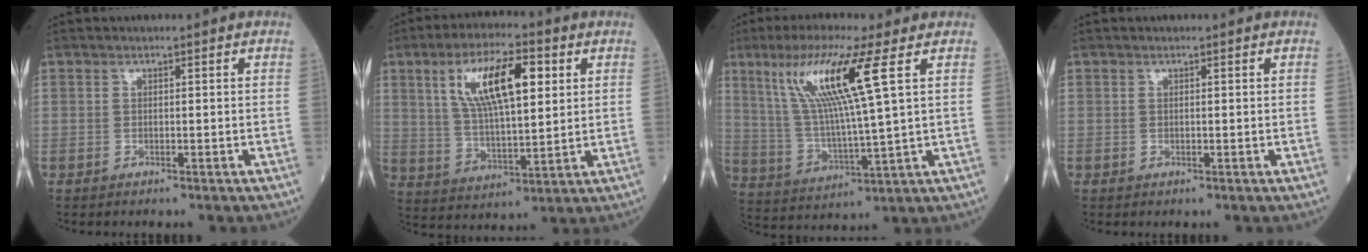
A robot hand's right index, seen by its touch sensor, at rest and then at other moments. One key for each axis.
{"total": 13.2, "fx": 4.7, "fy": 3.8, "fz": 11.7, "tx": -0.223, "ty": 0.014, "tz": 0.089}
{"total": 13.6, "fx": 5.8, "fy": -0.5, "fz": 12.3, "tx": -0.256, "ty": 0.005, "tz": 0.113}
{"total": 0.0}